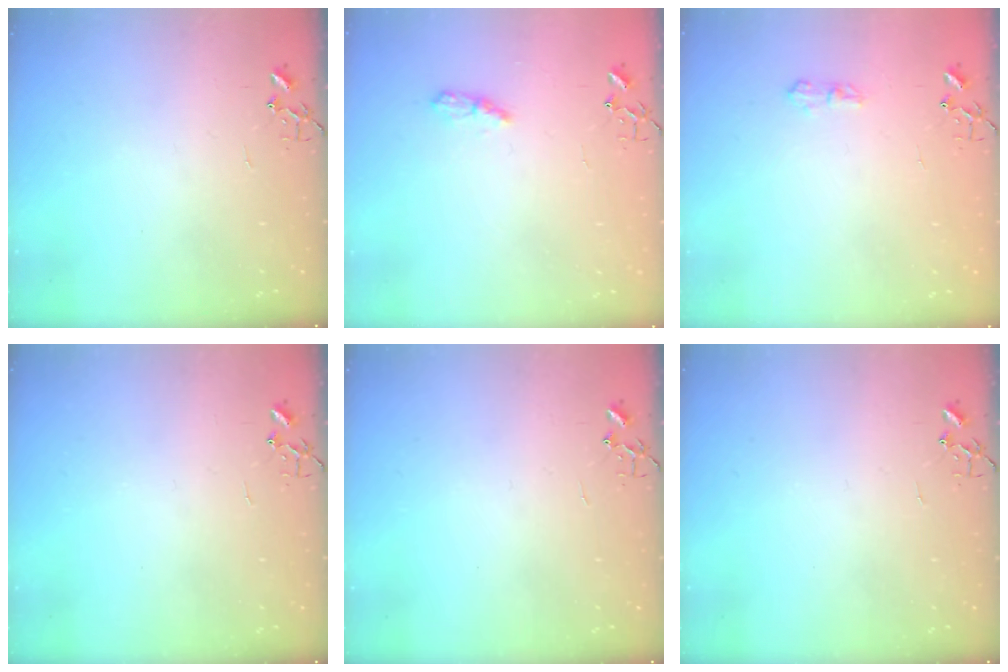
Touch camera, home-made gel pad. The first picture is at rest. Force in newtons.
{"total": 6.4, "press": 6.4, "slide": 0.5}
{"total": 7.7, "press": 7.7, "slide": 0.7}
{"total": 0.0}
{"total": 0.0}
{"total": 0.0}